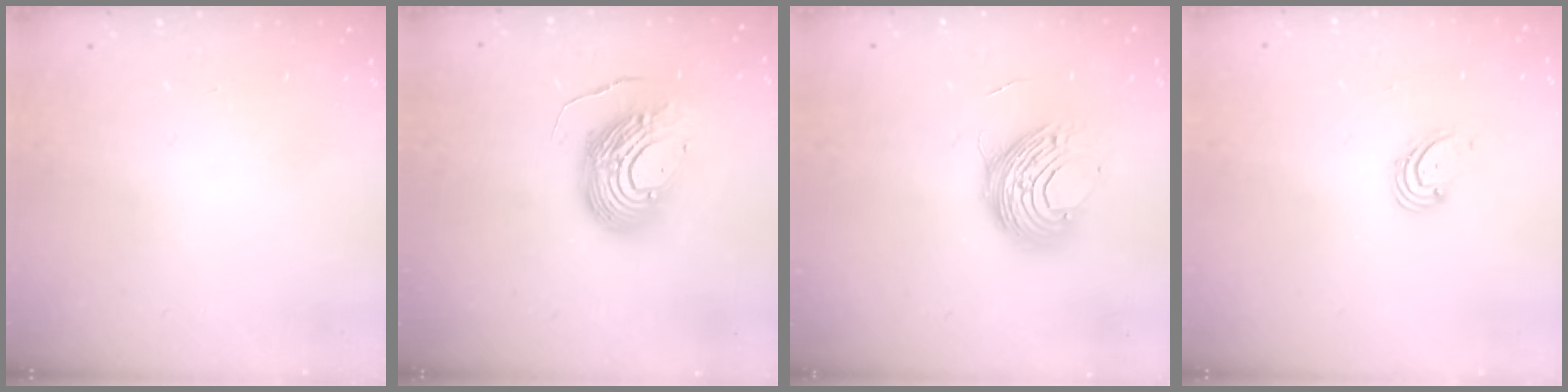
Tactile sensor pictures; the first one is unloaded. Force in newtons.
{"total": 17.7, "press": 17.6, "slide": 1.6}
{"total": 11.0, "press": 11.0, "slide": 0.6}
{"total": 1.9, "press": 1.8, "slide": 0.2}